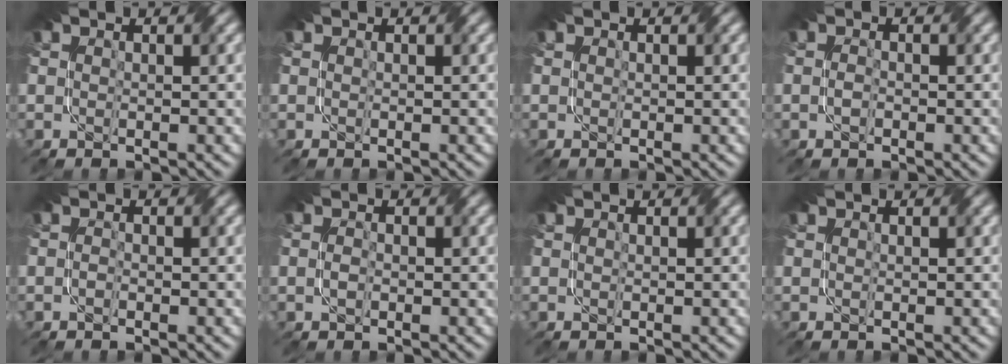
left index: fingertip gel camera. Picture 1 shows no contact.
{"total": 0.0}
{"total": 0.0}
{"total": 1.2, "force": [-1.0, 0.3, 0.5], "torque": [-0.008, -0.003, -0.022]}
{"total": 0.9, "force": [-0.9, 0.1, 0.3], "torque": [0.001, -0.003, -0.020]}
{"total": 1.1, "force": [-0.9, 0.3, 0.5], "torque": [-0.008, -0.003, -0.019]}
{"total": 0.0}
{"total": 0.0}